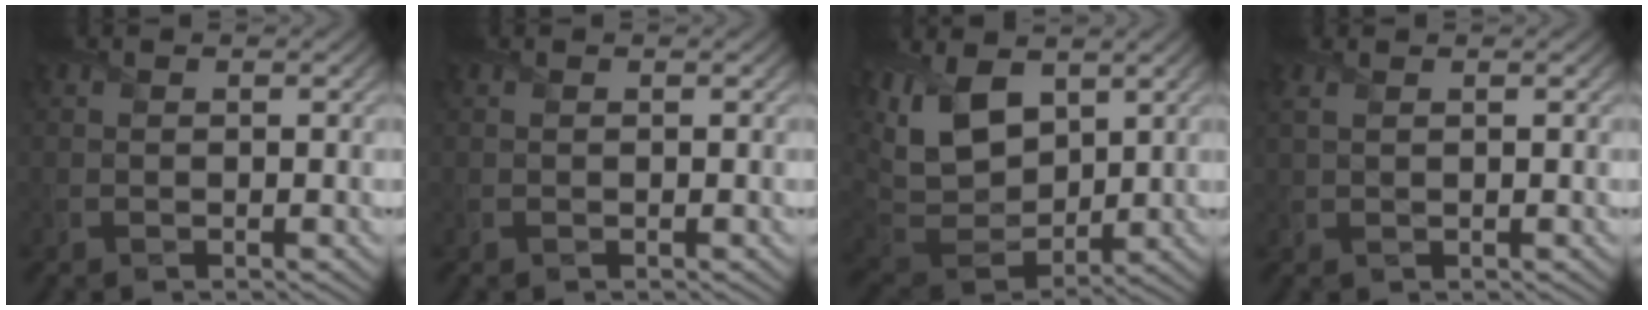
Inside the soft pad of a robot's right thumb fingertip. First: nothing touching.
{"total": 0.0}
{"total": 12.2, "force": [4.7, 7.2, 8.6], "torque": [-0.231, 0.013, 0.085]}
{"total": 1.3, "force": [0.9, 0.2, 0.9], "torque": [-0.024, 0.004, 0.021]}